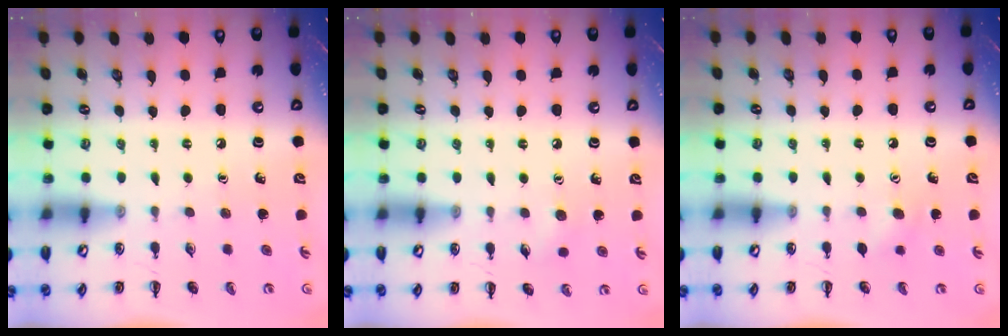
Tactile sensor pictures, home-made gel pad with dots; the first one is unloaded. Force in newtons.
{"total": 4.4, "press": 4.2, "slide": 1.2}
{"total": 4.4, "press": 4.2, "slide": 1.0}